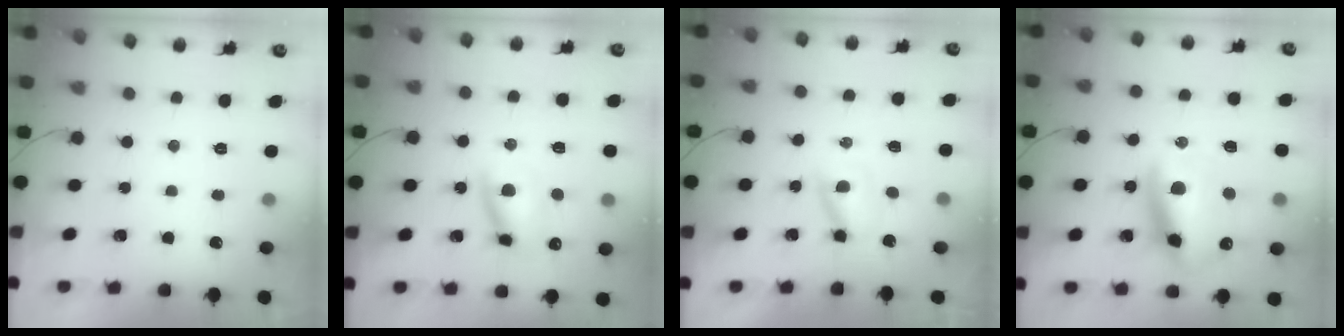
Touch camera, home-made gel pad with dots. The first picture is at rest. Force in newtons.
{"total": 11.3, "press": 11.0, "slide": 2.4}
{"total": 2.9, "press": 2.8, "slide": 0.9}
{"total": 15.4, "press": 14.9, "slide": 4.1}